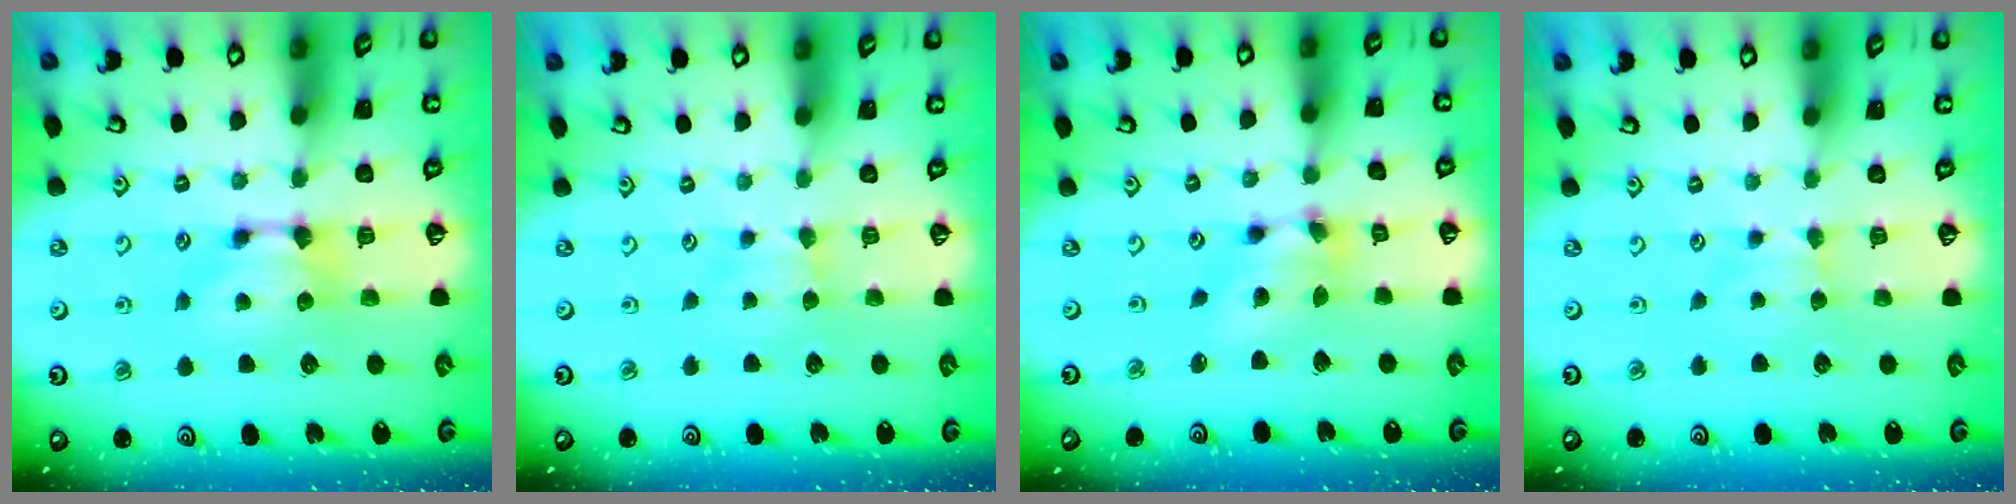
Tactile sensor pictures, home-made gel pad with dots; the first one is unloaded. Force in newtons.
{"total": 2.4, "press": 2.3, "slide": 0.6}
{"total": 4.2, "press": 4.0, "slide": 1.5}
{"total": 2.7, "press": 2.6, "slide": 0.4}